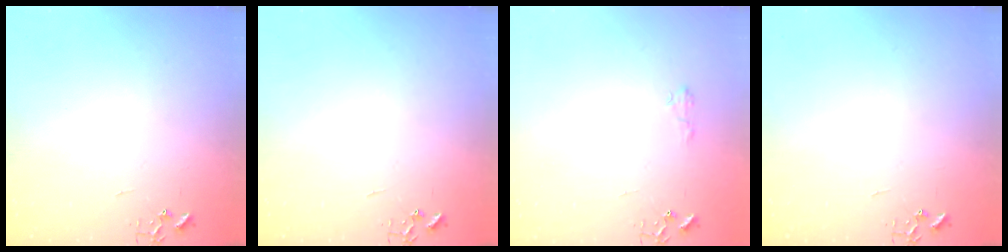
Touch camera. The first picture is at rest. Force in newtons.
{"total": 0.0}
{"total": 5.2, "press": 5.2, "slide": 0.7}
{"total": 0.0}